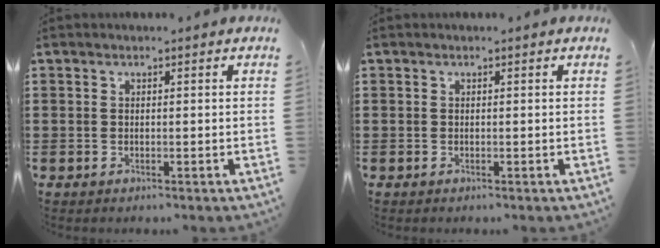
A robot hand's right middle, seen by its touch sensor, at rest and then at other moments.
{"total": 0.0}